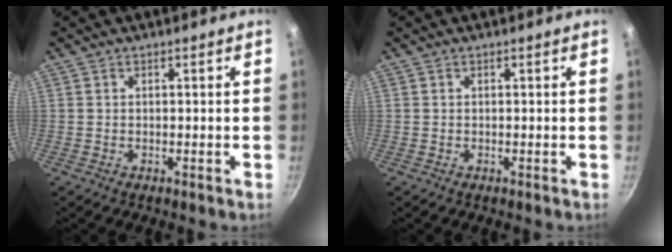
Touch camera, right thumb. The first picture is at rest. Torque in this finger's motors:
{"motor_torque": [-0.28, 0.28, 0.04, 0.04, 0.04]}